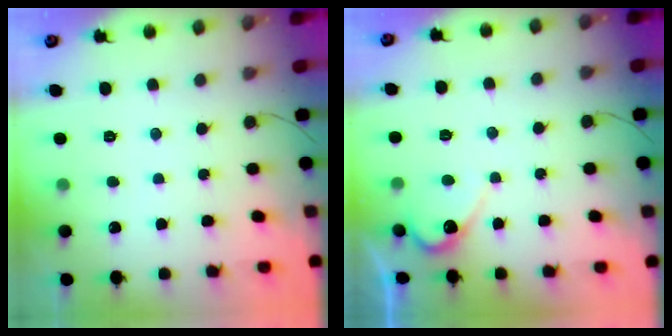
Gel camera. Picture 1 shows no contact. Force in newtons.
{"total": 5.5, "press": 5.5, "slide": 0.3}